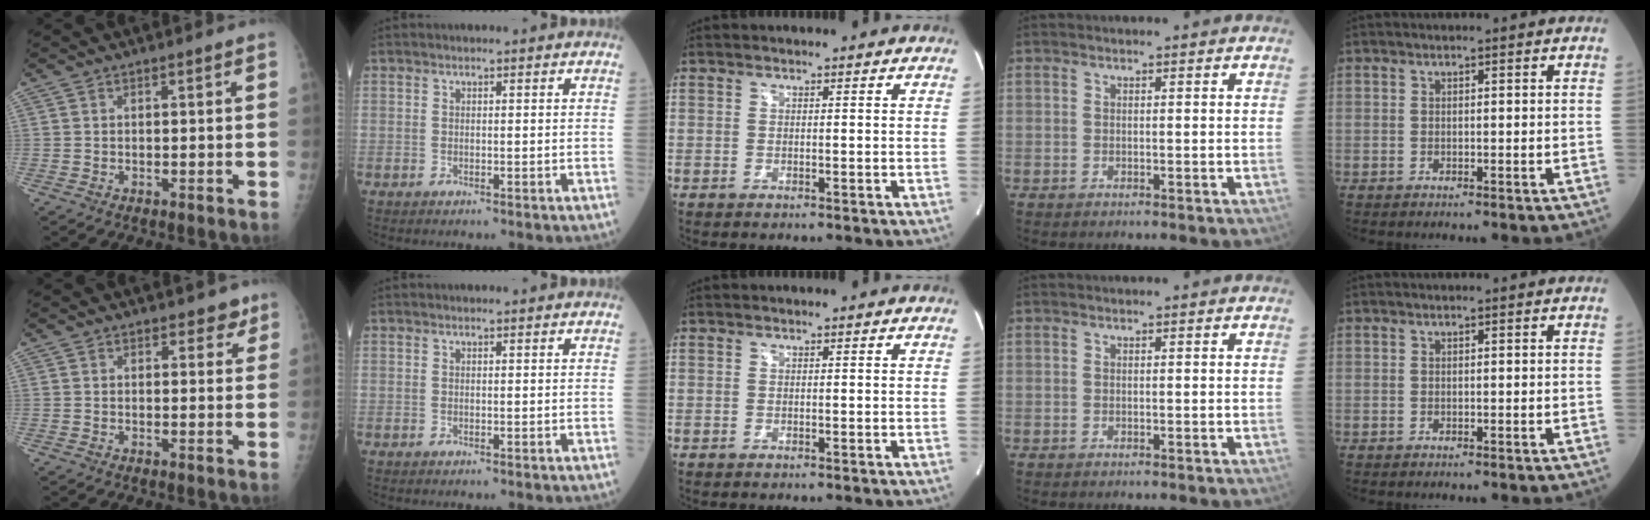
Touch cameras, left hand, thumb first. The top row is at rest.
{"thumb": {"total": 3.9, "force": [3.0, 2.3, 0.8], "torque": [0.019, -0.019, 0.032]}, "index": {"total": 0.9, "force": [0.9, 0.1, 0.1], "torque": [-0.009, 0.000, 0.008]}}